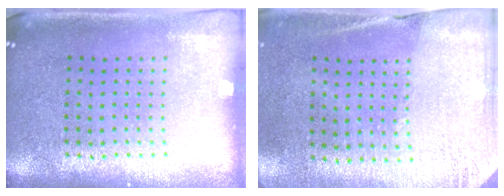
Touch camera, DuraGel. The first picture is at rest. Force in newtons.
{"total": 2.6, "press": 2.3, "slide": 1.3}